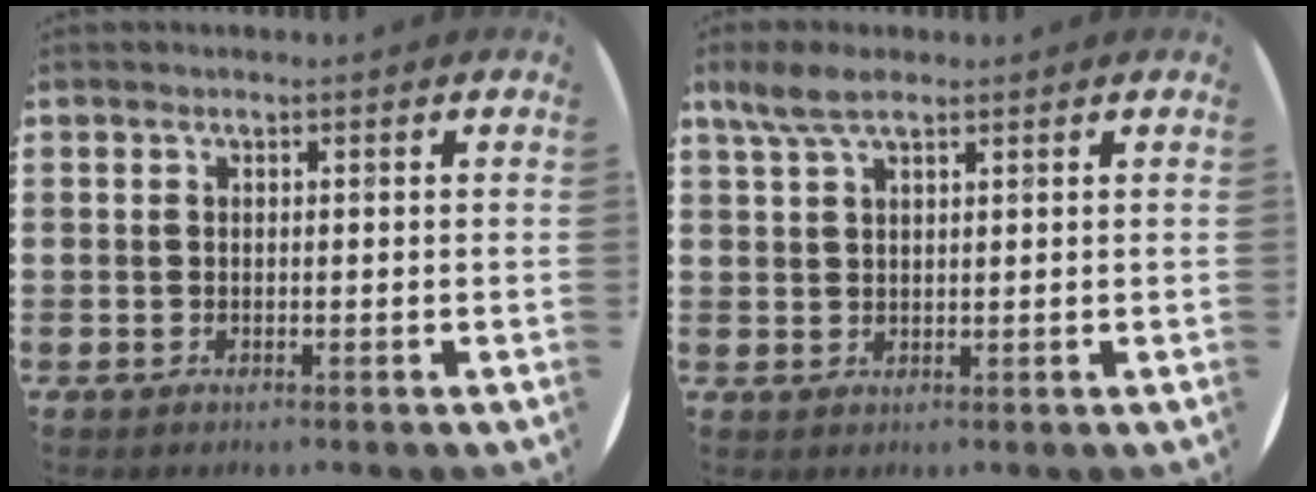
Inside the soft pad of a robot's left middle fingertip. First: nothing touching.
{"total": 4.0, "force": [2.8, 1.3, 2.5], "torque": [-0.048, 0.001, 0.051]}